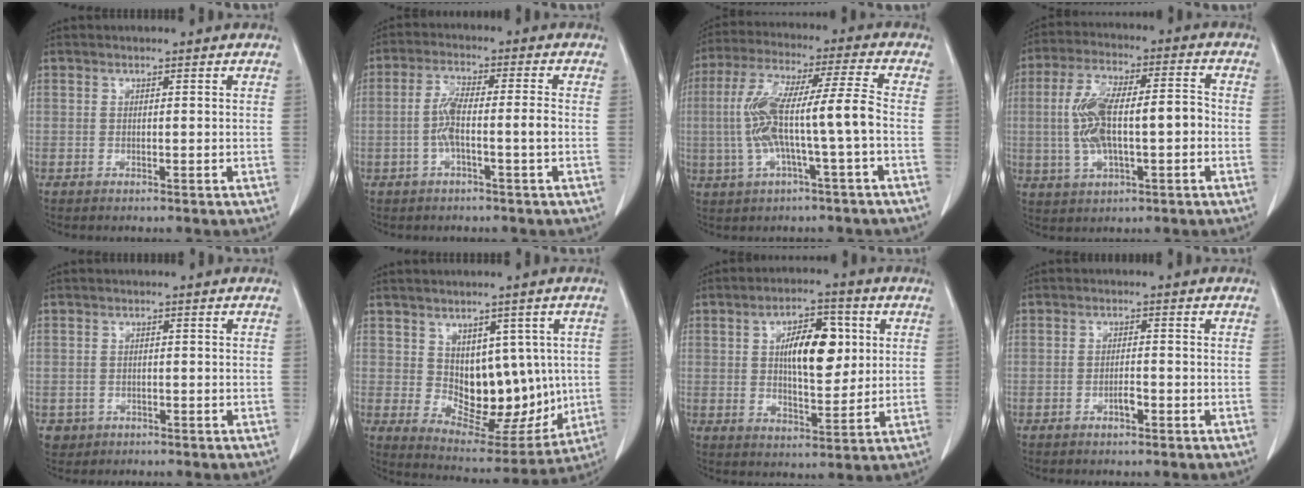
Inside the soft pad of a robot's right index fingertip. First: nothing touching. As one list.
[{"total": 5.7, "force": [-1.2, 0.5, 5.5], "torque": [-0.113, 0.017, -0.020]}, {"total": 12.4, "force": [-1.6, 0.6, 12.2], "torque": [-0.248, 0.029, -0.028]}, {"total": 12.6, "force": [-0.8, 4.4, 11.8], "torque": [-0.235, 0.029, -0.005]}, {"total": 2.5, "force": [-1.1, 2.2, 0.1], "torque": [-0.001, 0.008, -0.016]}, {"total": 12.5, "force": [0.8, 7.5, 10.0], "torque": [-0.121, 0.009, 0.044]}, {"total": 10.4, "force": [2.2, 4.2, 9.2], "torque": [-0.150, 0.012, 0.038]}, {"total": 1.7, "force": [-0.9, 0.5, 1.4], "torque": [-0.025, 0.003, -0.013]}]